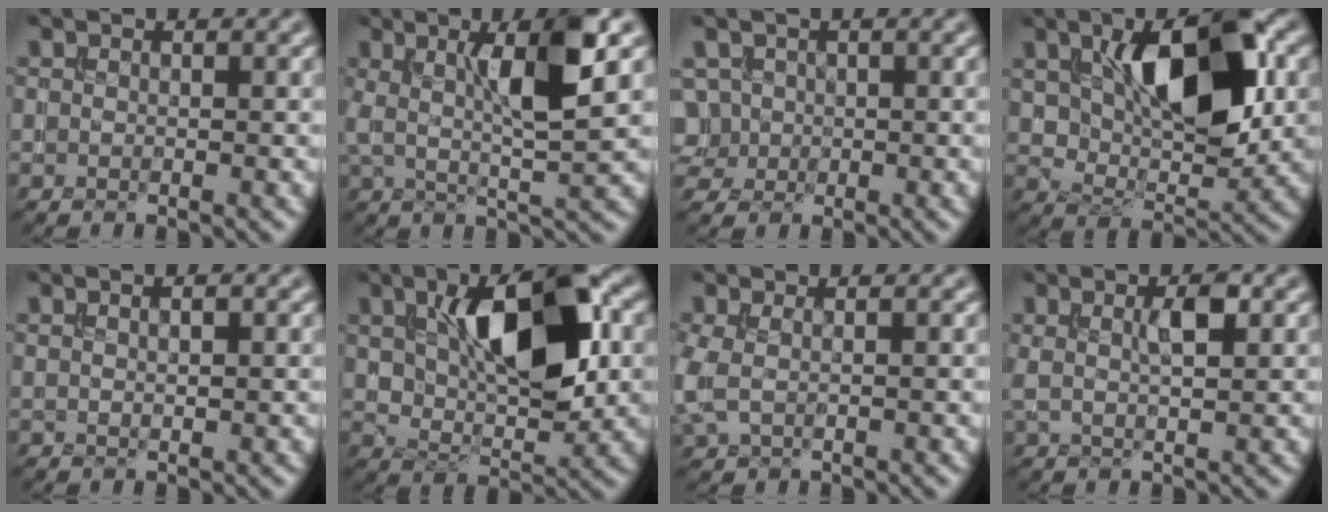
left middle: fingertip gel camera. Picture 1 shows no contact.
{"total": 7.0, "force": [1.8, 1.2, 6.7], "torque": [-0.115, 0.006, 0.031]}
{"total": 2.9, "force": [0.1, 2.8, 1.0], "torque": [-0.024, 0.015, 0.007]}
{"total": 9.6, "force": [2.6, 4.7, 7.9], "torque": [-0.130, 0.004, 0.047]}
{"total": 1.3, "force": [0.6, 0.4, 1.0], "torque": [-0.013, -0.005, 0.012]}
{"total": 9.6, "force": [2.4, 4.6, 8.1], "torque": [-0.133, 0.008, 0.042]}
{"total": 2.3, "force": [0.1, 1.4, 1.9], "torque": [-0.058, -0.001, 0.002]}
{"total": 2.7, "force": [0.9, 0.7, 2.4], "torque": [-0.045, 0.002, 0.016]}